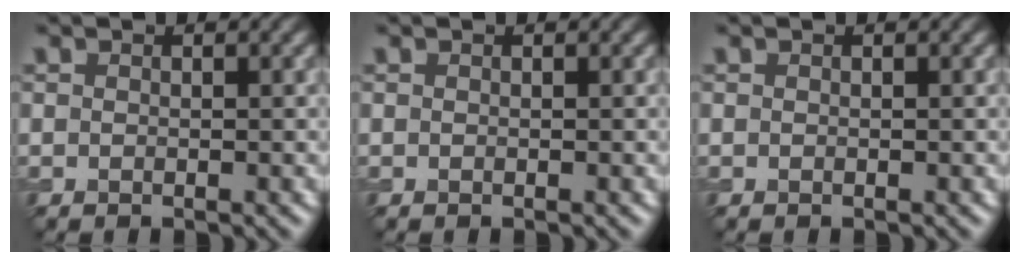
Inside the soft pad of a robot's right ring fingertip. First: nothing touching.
{"total": 0.0}
{"total": 0.0}